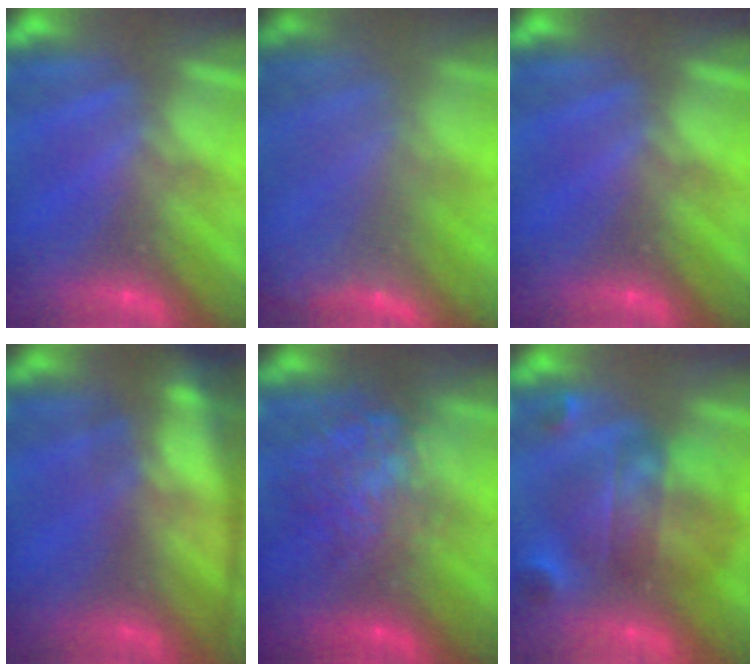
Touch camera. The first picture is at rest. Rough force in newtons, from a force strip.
{"total": 7.2}
{"total": 0.0}
{"total": 7.1}
{"total": 7.8}
{"total": 6.7}